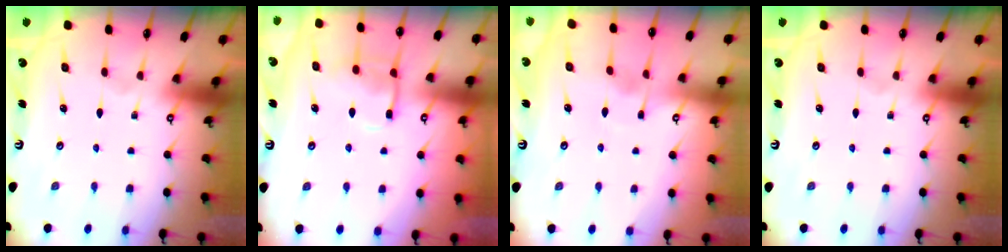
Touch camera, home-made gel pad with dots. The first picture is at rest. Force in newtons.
{"total": 10.8, "press": 10.7, "slide": 1.1}
{"total": 3.5, "press": 3.5, "slide": 0.5}
{"total": 0.0}